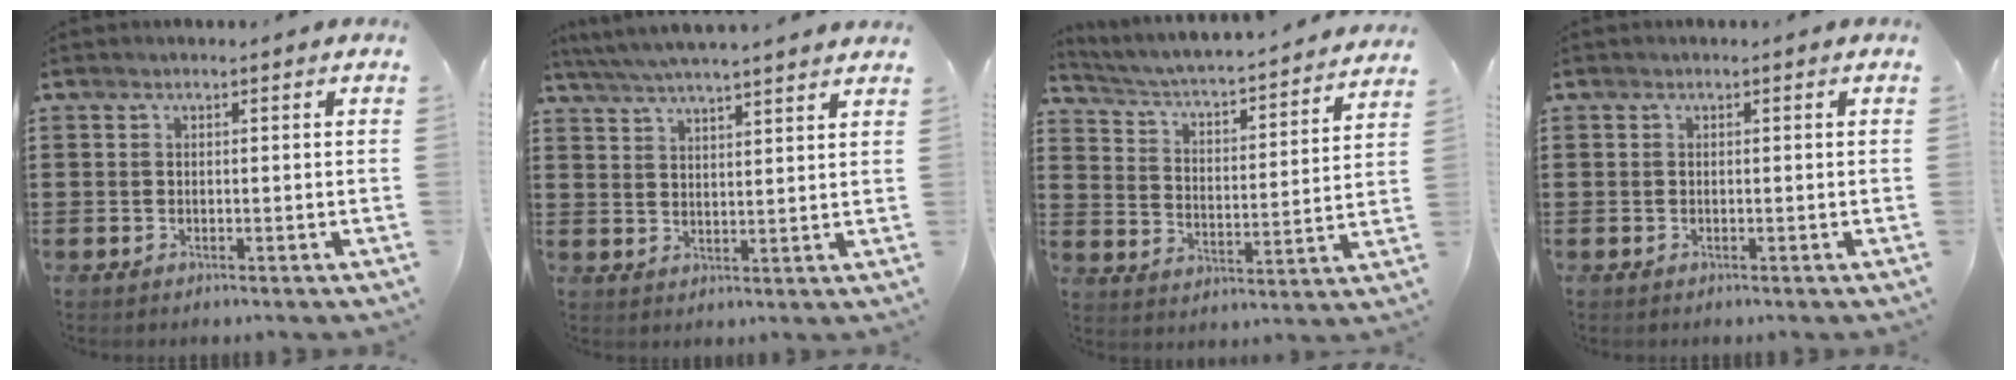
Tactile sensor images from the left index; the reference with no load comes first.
{"total": 4.7, "force": [4.5, -0.5, 1.3], "torque": [-0.040, -0.020, 0.080]}
{"total": 3.0, "force": [2.9, -0.2, 1.0], "torque": [-0.036, -0.035, 0.036]}
{"total": 0.0}